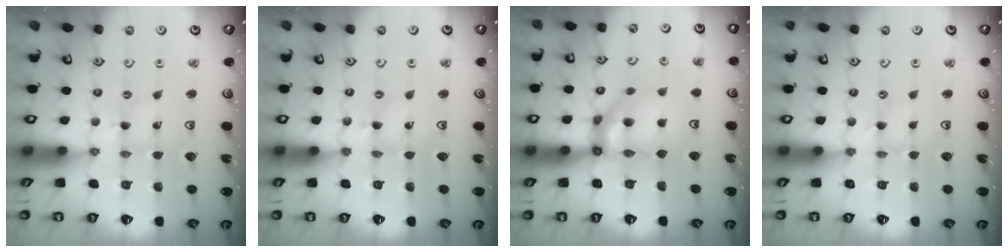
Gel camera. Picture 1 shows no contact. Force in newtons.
{"total": 1.4, "press": 1.4, "slide": 0.1}
{"total": 11.2, "press": 11.0, "slide": 2.1}
{"total": 0.6, "press": 0.6, "slide": 0.1}